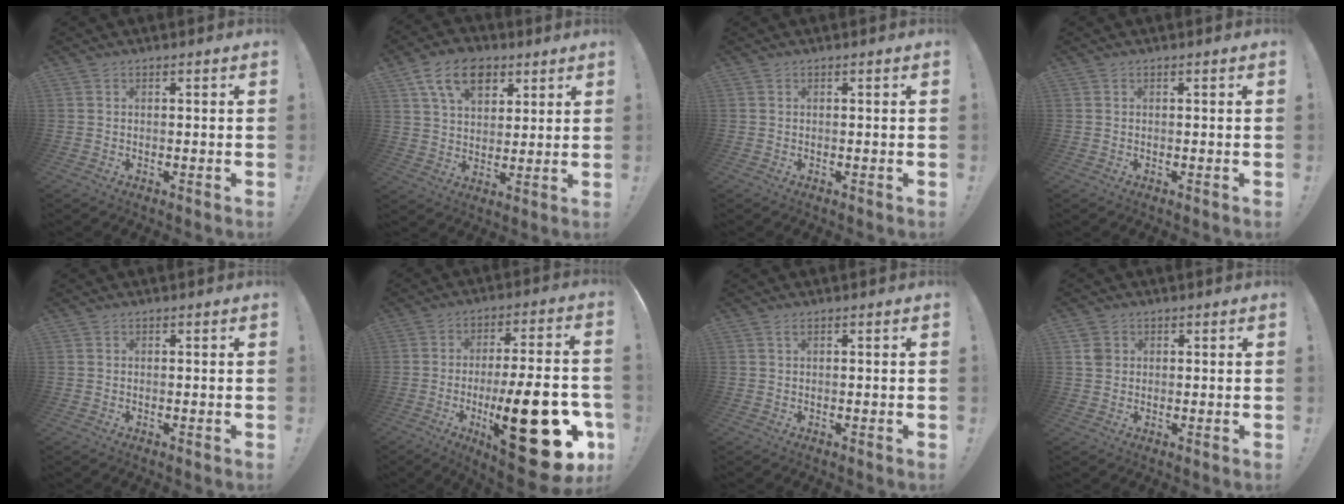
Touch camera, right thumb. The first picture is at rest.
{"total": 13.6, "force": [6.9, 9.0, 7.6], "torque": [-0.119, -0.016, 0.130]}
{"total": 0.0}
{"total": 0.0}
{"total": 0.0}
{"total": 28.8, "force": [-8.7, 9.2, 25.9], "torque": [-0.383, 0.037, -0.119]}
{"total": 0.8, "force": [0.3, 0.2, 0.7], "torque": [-0.017, 0.002, 0.006]}
{"total": 3.1, "force": [1.2, 2.6, 1.1], "torque": [-0.010, -0.001, 0.021]}